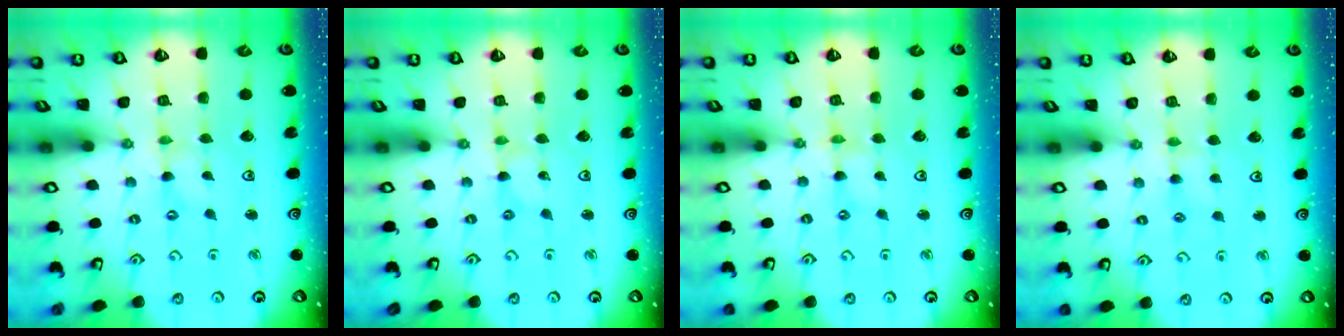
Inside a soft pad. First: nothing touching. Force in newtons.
{"total": 0.0}
{"total": 0.0}
{"total": 3.8, "press": 3.7, "slide": 0.6}